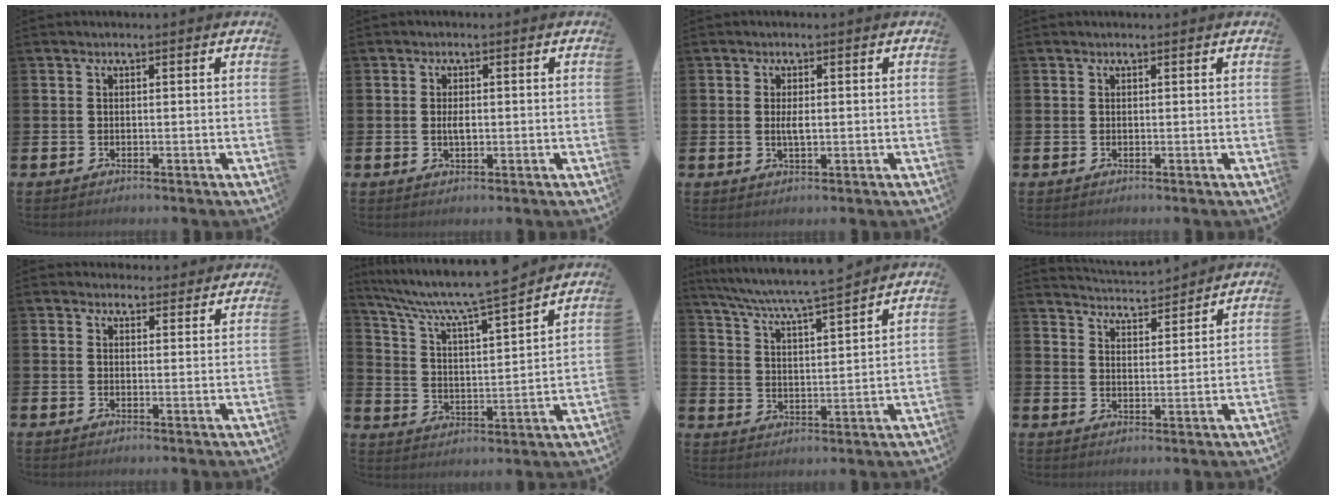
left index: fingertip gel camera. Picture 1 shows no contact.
{"total": 1.9, "force": [0.0, 0.9, 1.7], "torque": [-0.027, 0.001, -0.002]}
{"total": 1.9, "force": [0.1, 0.7, 1.8], "torque": [-0.028, 0.000, -0.002]}
{"total": 0.0}
{"total": 3.0, "force": [2.8, 1.0, -0.2], "torque": [0.010, -0.013, 0.050]}
{"total": 9.3, "force": [8.4, 0.4, 3.9], "torque": [-0.103, -0.060, 0.140]}
{"total": 6.3, "force": [6.0, -0.2, 1.8], "torque": [-0.062, -0.045, 0.102]}
{"total": 4.3, "force": [4.3, 0.2, -0.1], "torque": [-0.017, -0.032, 0.077]}